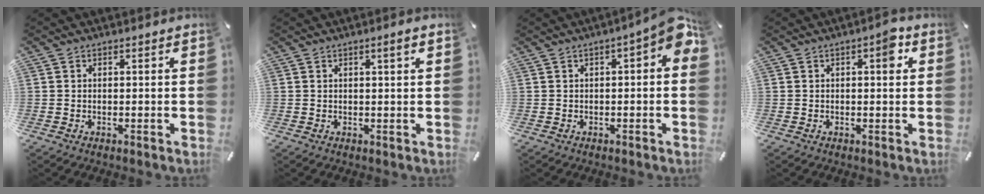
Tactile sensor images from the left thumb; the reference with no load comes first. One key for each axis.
{"total": 2.1, "fx": 0.9, "fy": 0.2, "fz": 1.9, "tx": -0.038, "ty": 0.002, "tz": 0.014}
{"total": 5.6, "fx": 1.0, "fy": 1.8, "fz": 5.3, "tx": -0.073, "ty": -0.012, "tz": 0.014}
{"total": 4.3, "fx": 1.2, "fy": 1.7, "fz": 3.7, "tx": -0.031, "ty": -0.008, "tz": 0.007}